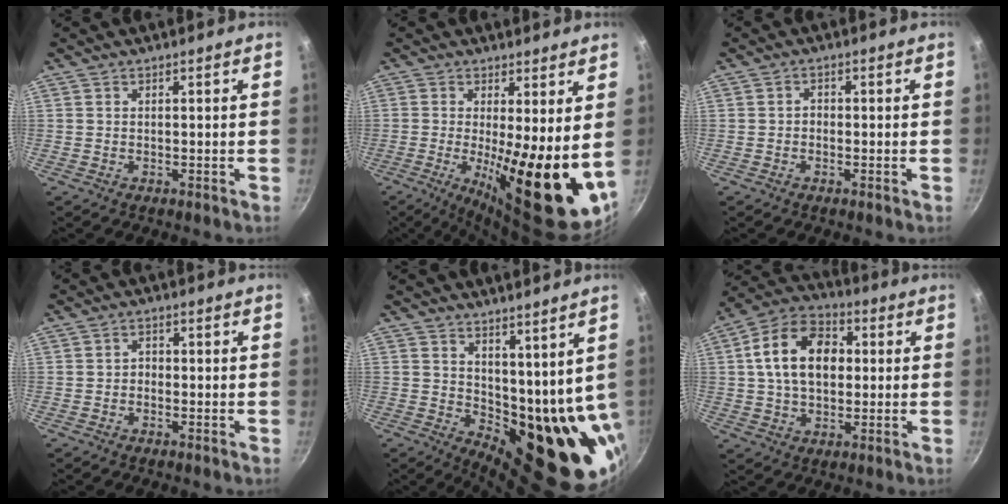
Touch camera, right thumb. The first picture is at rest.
{"total": 18.1, "force": [-0.9, 5.2, 17.3], "torque": [-0.231, -0.027, -0.007]}
{"total": 1.4, "force": [-0.4, 1.1, 0.7], "torque": [-0.009, 0.008, -0.008]}
{"total": 1.6, "force": [-0.5, 1.3, 0.8], "torque": [-0.006, 0.010, -0.012]}
{"total": 15.2, "force": [5.8, 8.3, 11.4], "torque": [-0.119, -0.037, 0.117]}
{"total": 15.2, "force": [1.9, 10.4, 10.8], "torque": [-0.154, 0.022, 0.017]}